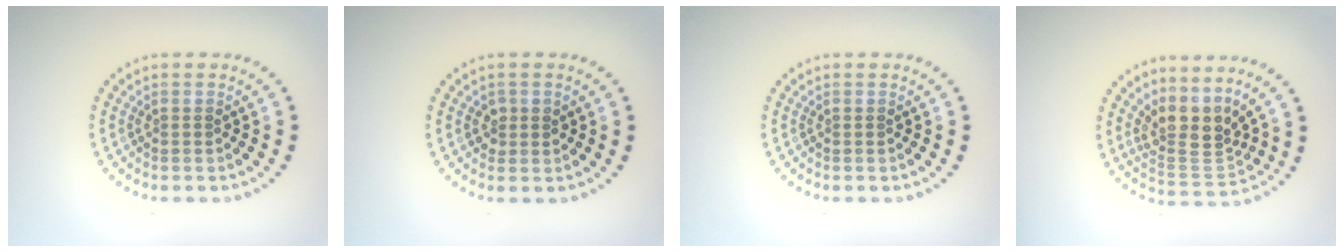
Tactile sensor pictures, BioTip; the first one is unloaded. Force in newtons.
{"total": 1.2, "press": 1.2, "slide": 0.3}
{"total": 0.0}
{"total": 3.9, "press": 2.9, "slide": 2.6}